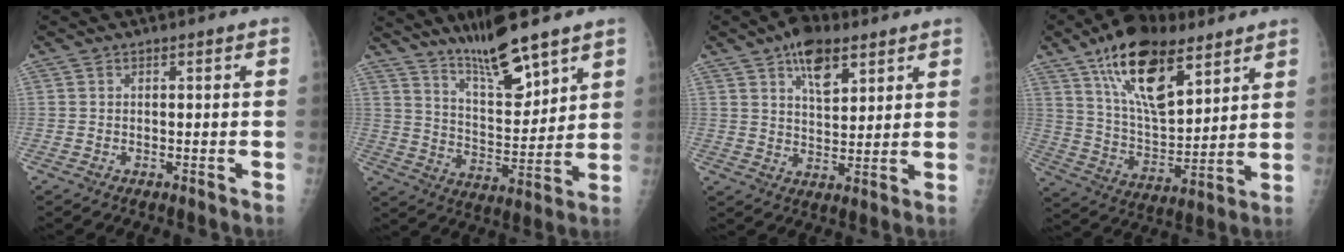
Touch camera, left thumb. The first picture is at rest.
{"total": 12.7, "force": [9.7, 2.6, 7.7], "torque": [-0.115, -0.069, 0.178]}
{"total": 9.1, "force": [5.3, 4.6, 5.9], "torque": [-0.075, -0.022, 0.087]}
{"total": 19.6, "force": [11.5, 8.7, 13.3], "torque": [-0.198, -0.053, 0.207]}